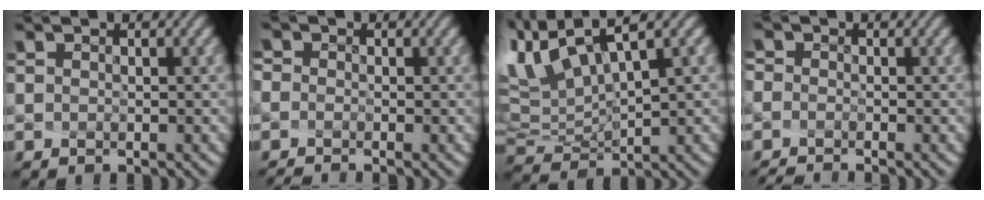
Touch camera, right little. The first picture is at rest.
{"total": 1.9, "force": [-1.3, 1.2, 0.8], "torque": [-0.037, 0.001, -0.015]}
{"total": 7.1, "force": [4.9, 1.5, 4.9], "torque": [-0.129, 0.006, 0.117]}
{"total": 2.2, "force": [-1.8, 1.0, 0.7], "torque": [-0.036, -0.001, -0.020]}